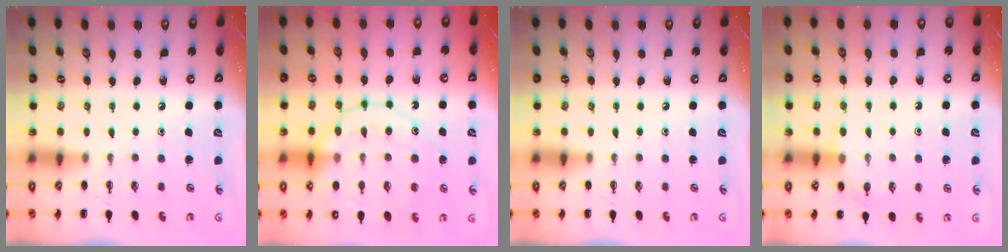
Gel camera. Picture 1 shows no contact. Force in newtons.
{"total": 16.5, "press": 16.3, "slide": 2.2}
{"total": 0.0}
{"total": 6.0, "press": 5.9, "slide": 1.3}